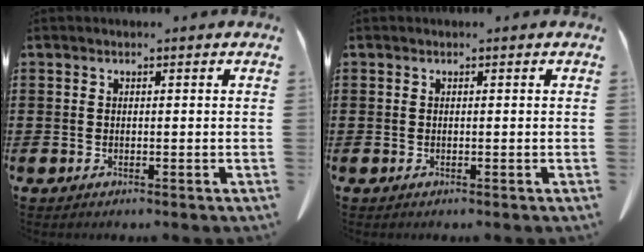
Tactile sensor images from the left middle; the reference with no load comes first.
{"total": 0.0}